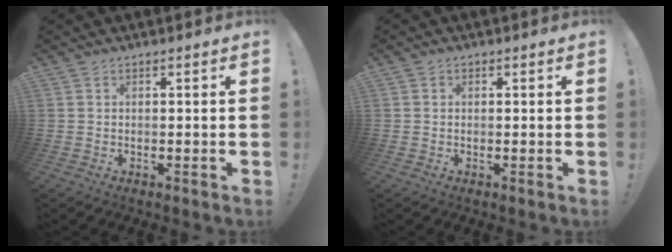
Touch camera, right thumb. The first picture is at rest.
{"total": 0.6, "force": [0.0, 0.6, 0.1], "torque": [0.004, -0.001, 0.000]}